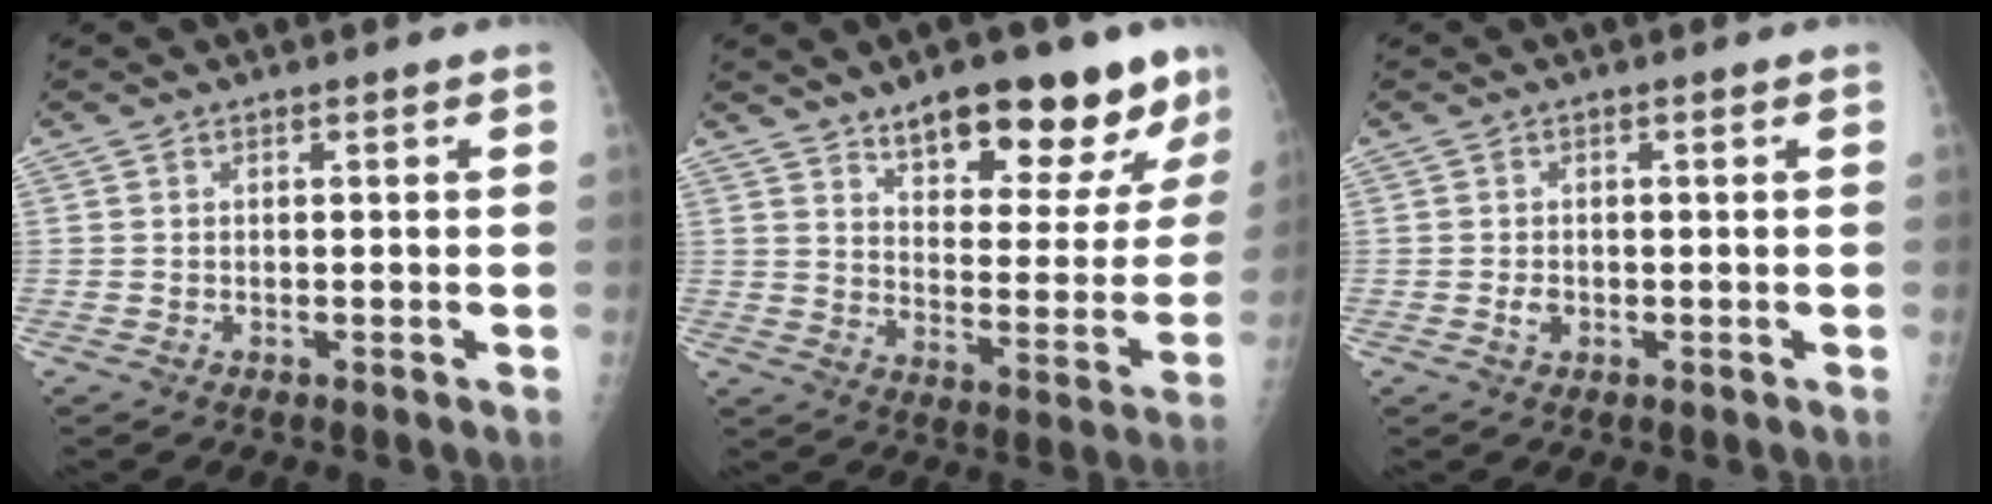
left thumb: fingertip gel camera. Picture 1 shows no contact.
{"total": 20.0, "force": [13.1, 7.0, 13.4], "torque": [-0.138, -0.066, 0.192]}
{"total": 1.5, "force": [-0.3, 1.1, 1.0], "torque": [-0.014, 0.001, -0.005]}